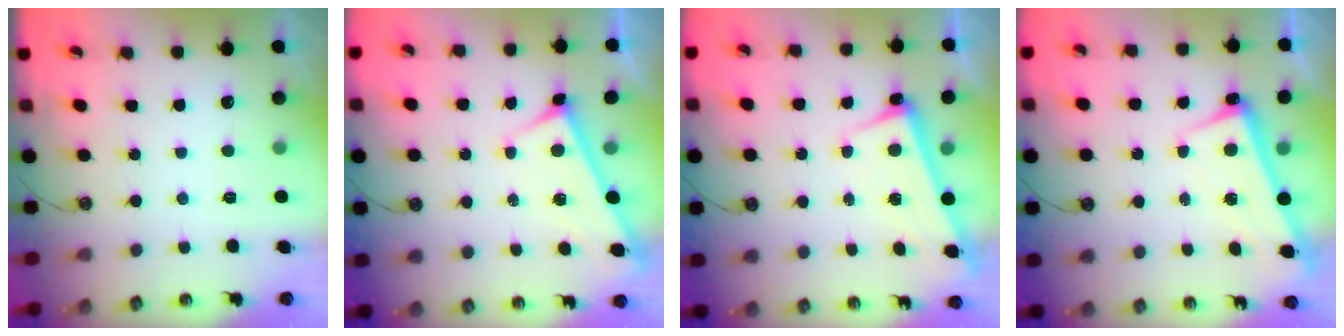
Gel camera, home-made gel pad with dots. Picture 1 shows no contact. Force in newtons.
{"total": 3.0, "press": 3.0, "slide": 0.3}
{"total": 2.5, "press": 2.5, "slide": 0.7}
{"total": 2.4, "press": 2.3, "slide": 0.9}